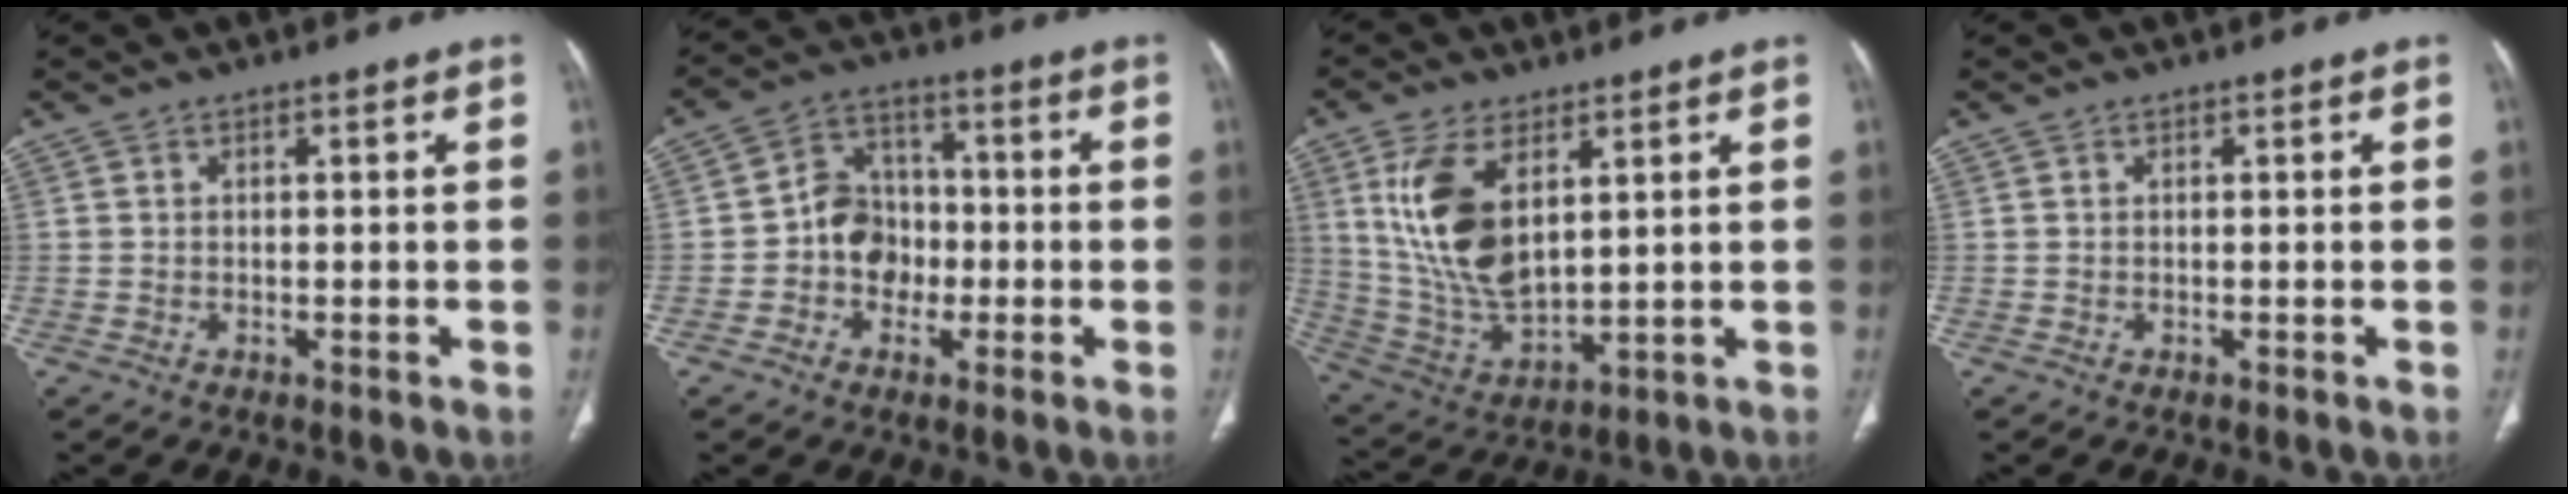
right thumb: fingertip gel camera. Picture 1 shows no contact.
{"total": 8.4, "force": [-1.8, 7.3, 3.8], "torque": [-0.025, 0.031, -0.041]}
{"total": 15.0, "force": [5.2, 7.6, 11.9], "torque": [-0.235, -0.024, 0.118]}
{"total": 0.0}